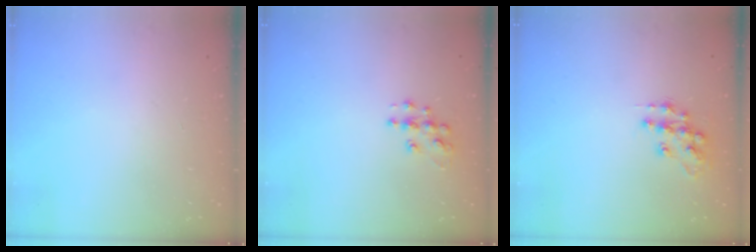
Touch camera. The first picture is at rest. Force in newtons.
{"total": 7.9, "press": 7.9, "slide": 0.3}
{"total": 11.5, "press": 11.5, "slide": 0.7}